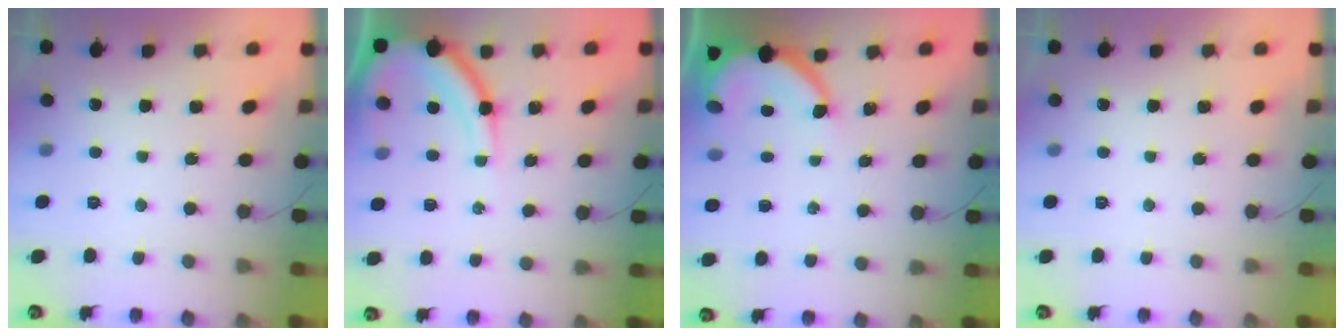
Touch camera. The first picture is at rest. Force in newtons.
{"total": 13.1, "press": 13.1, "slide": 1.2}
{"total": 8.8, "press": 8.7, "slide": 0.8}
{"total": 0.0}